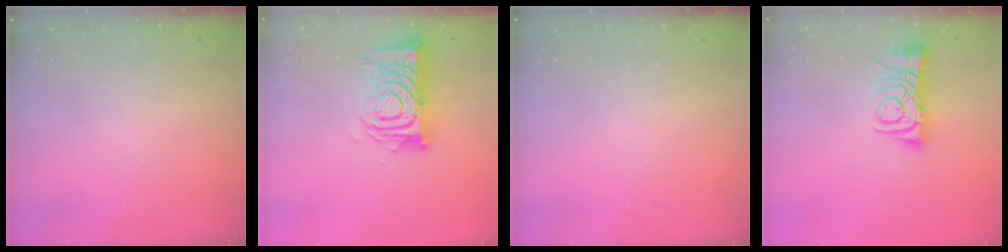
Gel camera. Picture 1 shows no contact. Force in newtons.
{"total": 14.2, "press": 14.1, "slide": 1.2}
{"total": 0.0}
{"total": 7.6, "press": 7.5, "slide": 1.0}